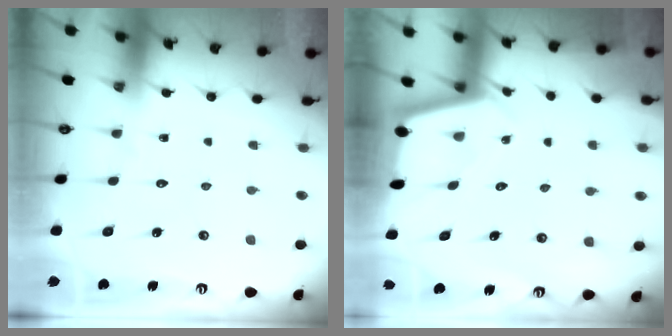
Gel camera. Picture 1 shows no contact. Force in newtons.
{"total": 2.2, "press": 2.2, "slide": 0.1}